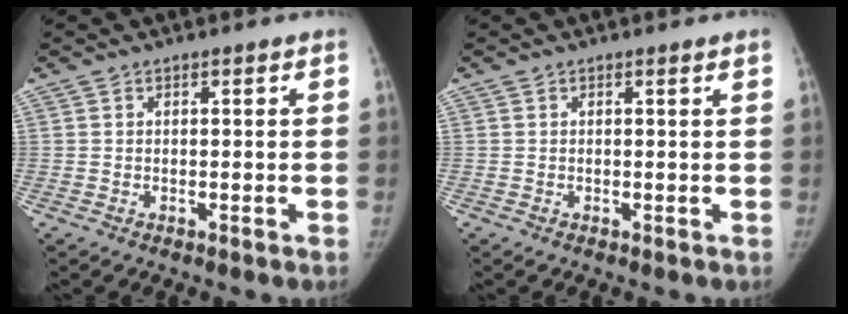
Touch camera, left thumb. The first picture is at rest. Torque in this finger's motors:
{"motor_torque": [0.17, 0.12, 0.10, -0.16, 0.06]}